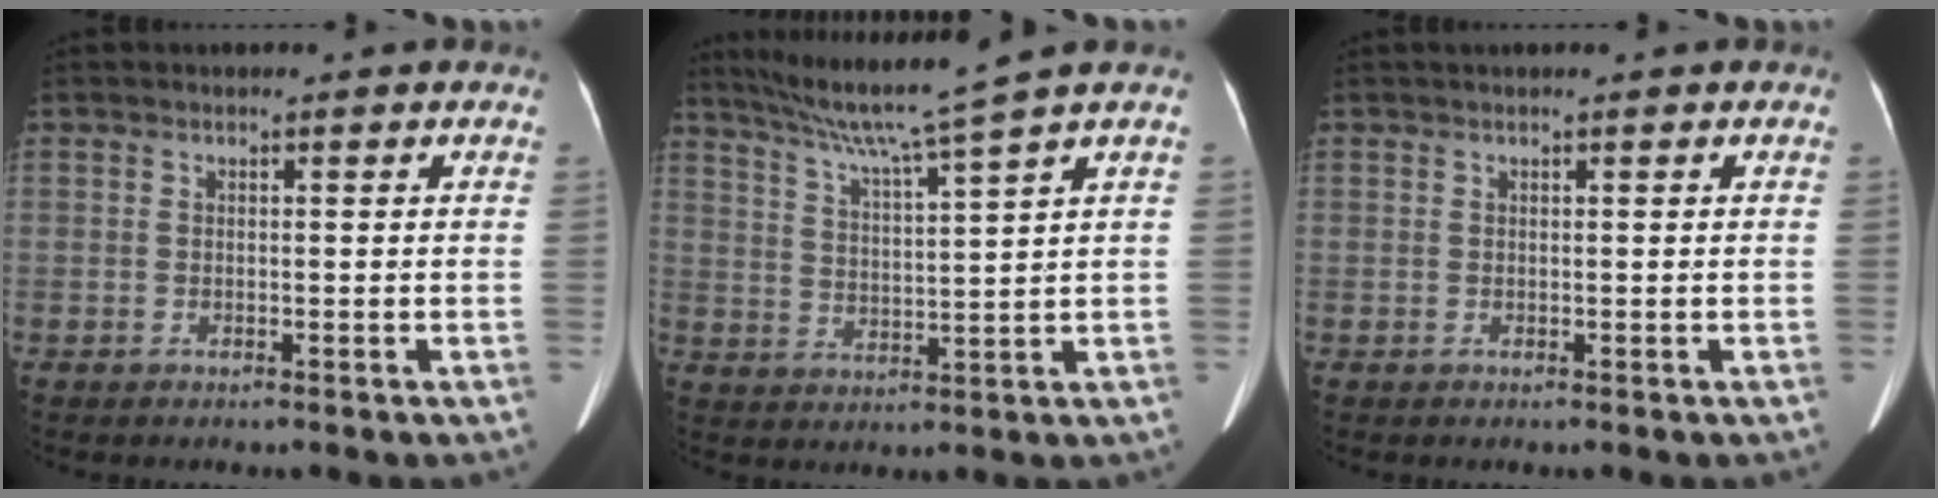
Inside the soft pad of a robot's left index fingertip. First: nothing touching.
{"total": 10.0, "force": [8.0, -2.8, 5.2], "torque": [-0.093, -0.006, 0.144]}
{"total": 1.0, "force": [0.8, -0.1, 0.6], "torque": [-0.009, 0.017, 0.017]}